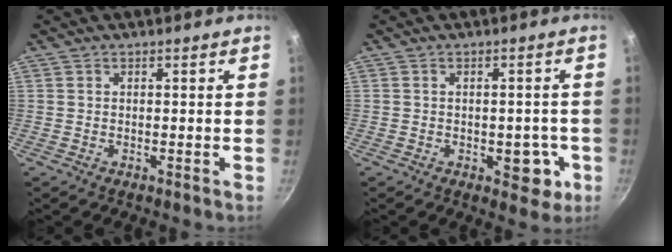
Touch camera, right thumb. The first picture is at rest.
{"total": 6.0, "force": [-1.8, 3.6, 4.4], "torque": [-0.026, 0.007, -0.018]}